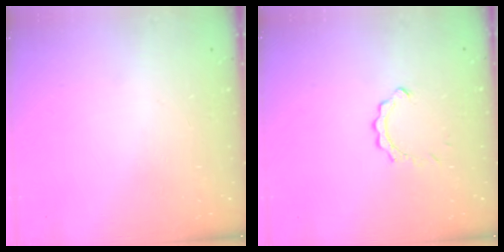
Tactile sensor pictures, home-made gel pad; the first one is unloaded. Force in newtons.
{"total": 2.1, "press": 2.1, "slide": 0.2}